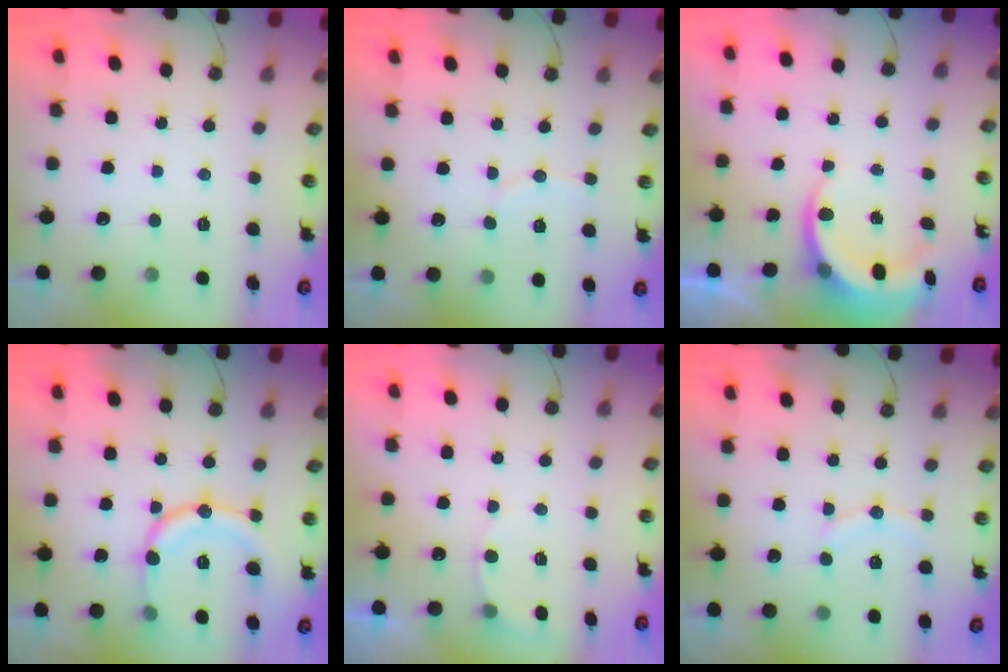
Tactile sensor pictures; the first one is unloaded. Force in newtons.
{"total": 5.6, "press": 5.5, "slide": 0.7}
{"total": 6.5, "press": 6.4, "slide": 1.3}
{"total": 15.2, "press": 15.2, "slide": 1.3}
{"total": 5.0, "press": 4.7, "slide": 1.4}
{"total": 6.8, "press": 6.7, "slide": 1.6}